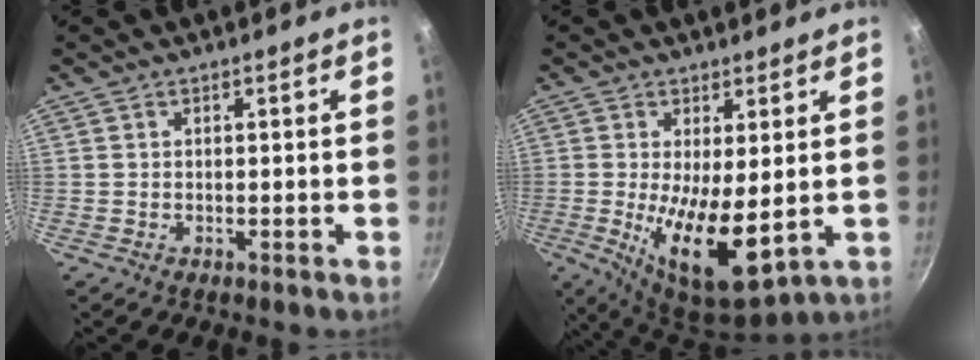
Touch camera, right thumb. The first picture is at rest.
{"total": 12.9, "force": [-0.8, 4.8, 12.0], "torque": [-0.201, -0.023, -0.001]}